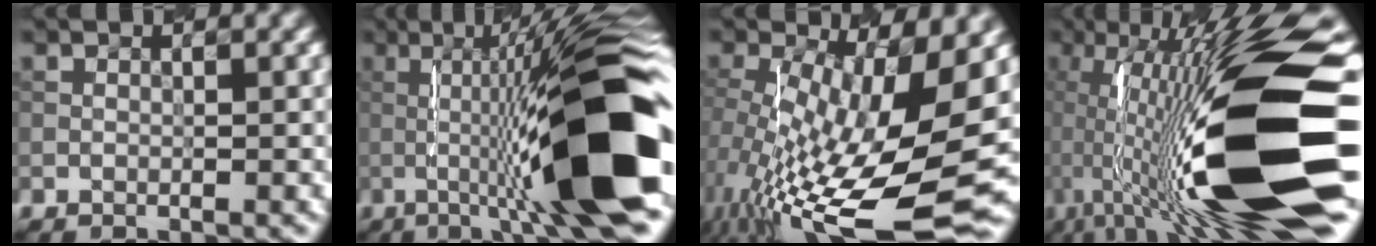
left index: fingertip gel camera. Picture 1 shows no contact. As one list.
[{"total": 14.5, "force": [-3.2, 1.5, 14.1], "torque": [-0.210, 0.035, -0.046]}, {"total": 15.5, "force": [-2.3, 5.5, 14.3], "torque": [-0.252, -0.025, -0.033]}, {"total": 19.5, "force": [-1.1, 5.1, 18.8], "torque": [-0.323, 0.021, -0.024]}]